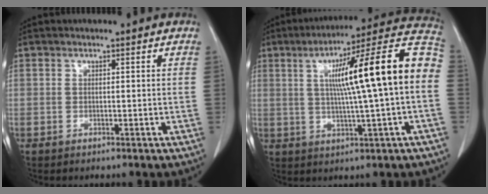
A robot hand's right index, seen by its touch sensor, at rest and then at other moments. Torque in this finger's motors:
{"motor_torque": [1.87, -0.10, 0.79, 0.21]}